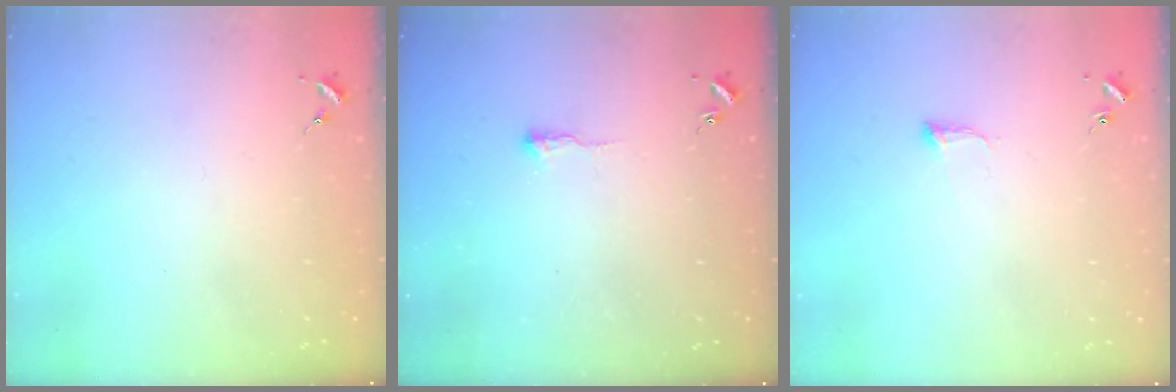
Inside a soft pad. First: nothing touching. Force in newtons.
{"total": 2.9, "press": 2.9, "slide": 0.6}
{"total": 5.6, "press": 5.6, "slide": 0.5}